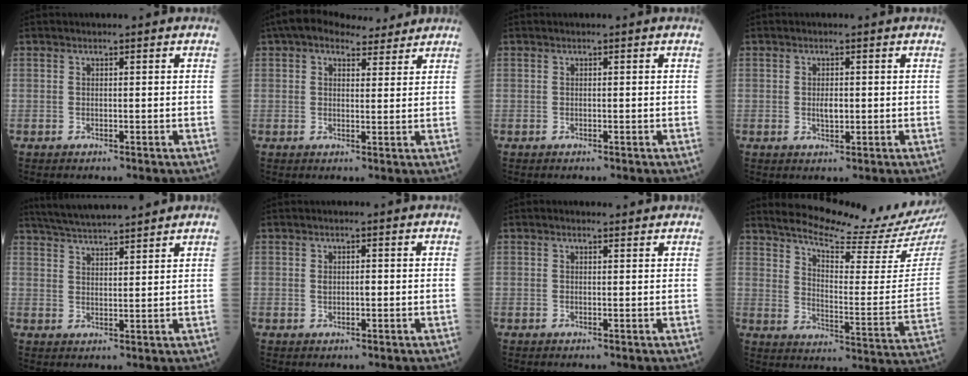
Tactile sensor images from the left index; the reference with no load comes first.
{"total": 9.0, "force": [7.4, 3.6, 3.8], "torque": [-0.058, 0.035, 0.107]}
{"total": 0.0}
{"total": 1.9, "force": [0.0, 0.9, 1.7], "torque": [-0.034, -0.001, 0.002]}
{"total": 10.1, "force": [9.3, 0.4, 3.9], "torque": [-0.072, 0.025, 0.149]}
{"total": 1.6, "force": [0.2, 0.8, 1.3], "torque": [-0.025, 0.004, 0.005]}
{"total": 1.2, "force": [1.1, 0.4, 0.3], "torque": [-0.013, 0.008, 0.015]}
{"total": 18.7, "force": [17.2, -0.1, 7.4], "torque": [-0.123, -0.083, 0.230]}